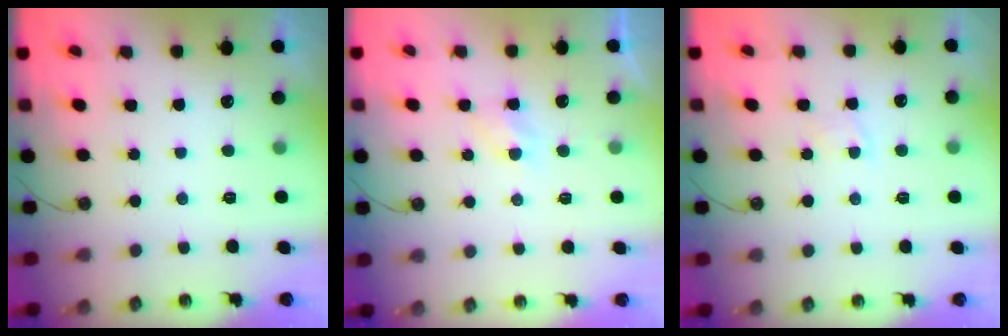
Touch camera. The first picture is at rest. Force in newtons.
{"total": 3.4, "press": 3.4, "slide": 0.4}
{"total": 2.8, "press": 2.8, "slide": 0.4}